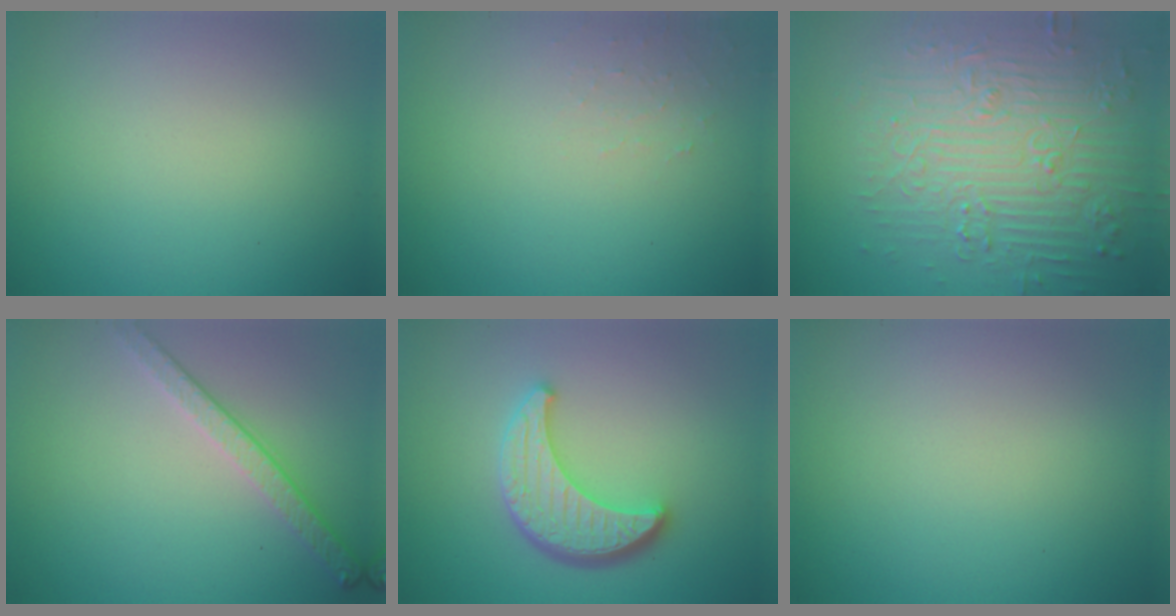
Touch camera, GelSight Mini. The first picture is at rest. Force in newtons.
{"total": 1.1, "press": 1.0, "slide": 0.2}
{"total": 7.4, "press": 5.9, "slide": 4.6}
{"total": 2.8, "press": 2.5, "slide": 1.2}
{"total": 4.6, "press": 3.9, "slide": 2.5}
{"total": 0.0}